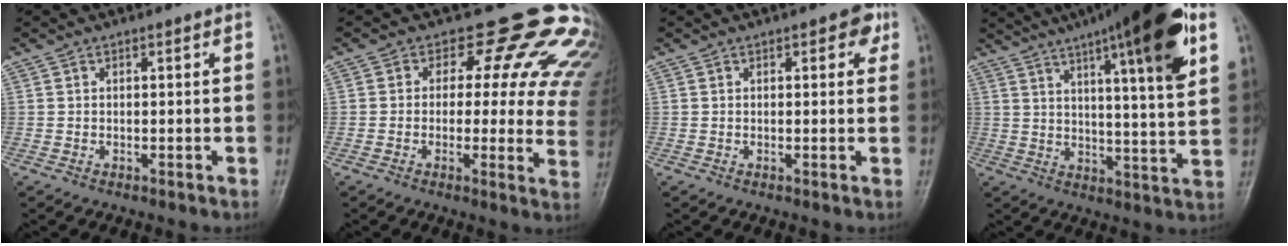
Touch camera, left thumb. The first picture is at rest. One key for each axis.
{"total": 19.3, "fx": 13.9, "fy": 9.3, "fz": 9.8, "tx": -0.064, "ty": -0.068, "tz": 0.138}
{"total": 3.1, "fx": 1.3, "fy": 1.7, "fz": 2.2, "tx": -0.007, "ty": 0.001, "tz": 0.009}
{"total": 22.5, "fx": 11.8, "fy": 3.9, "fz": 18.8, "tx": -0.271, "ty": -0.020, "tz": 0.170}